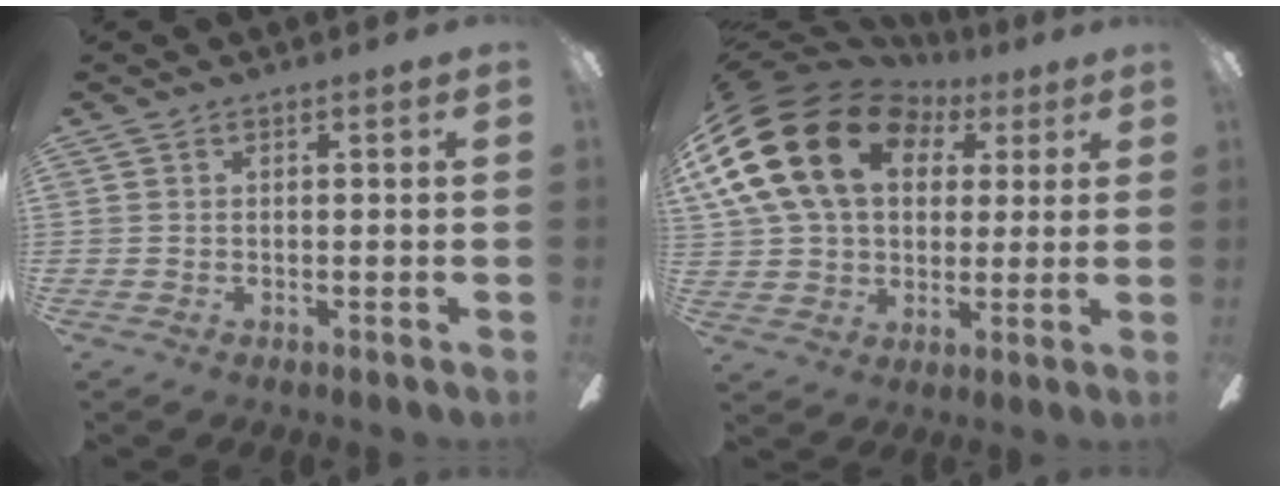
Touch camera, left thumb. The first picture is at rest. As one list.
[{"total": 23.7, "force": [7.2, 17.2, 14.6], "torque": [-0.304, -0.010, 0.125]}]